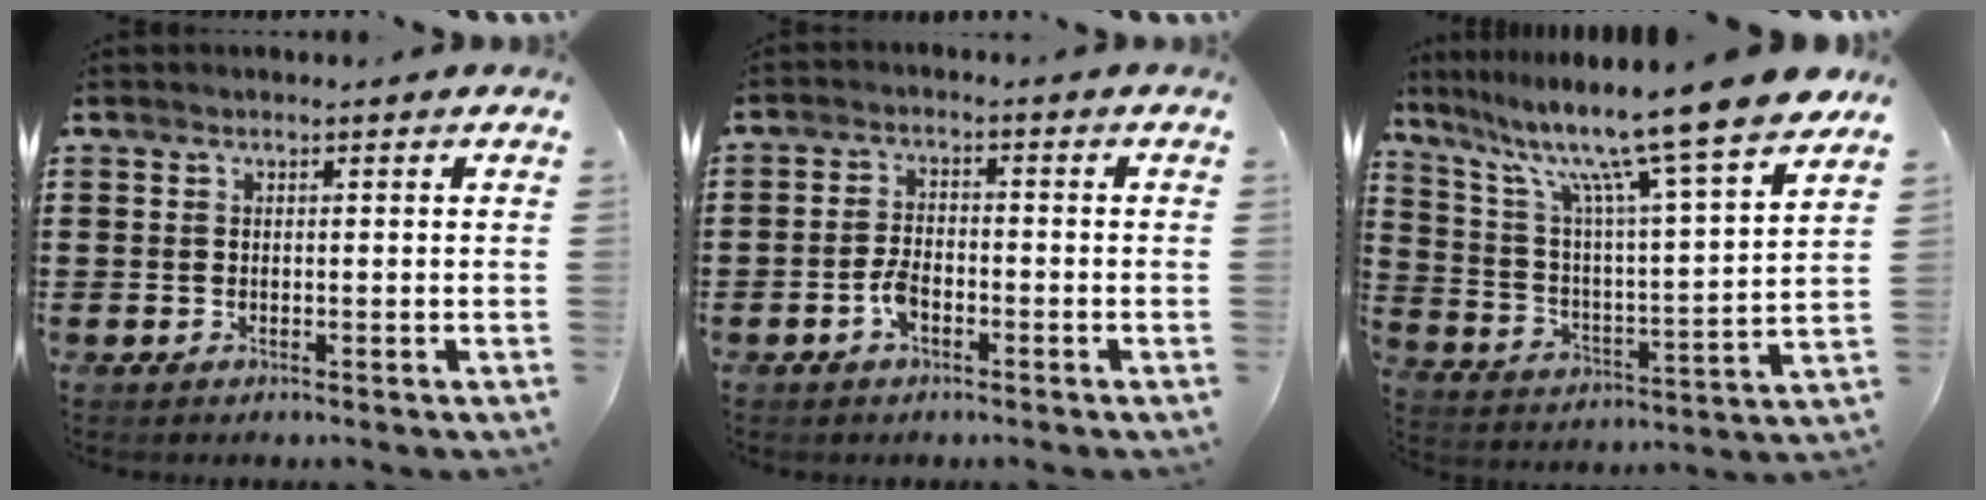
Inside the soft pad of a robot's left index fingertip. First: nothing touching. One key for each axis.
{"total": 3.5, "fx": -1.7, "fy": 1.8, "fz": 2.5, "tx": -0.066, "ty": -0.003, "tz": -0.038}
{"total": 13.6, "fx": 11.1, "fy": -0.8, "fz": 7.8, "tx": -0.172, "ty": -0.081, "tz": 0.176}